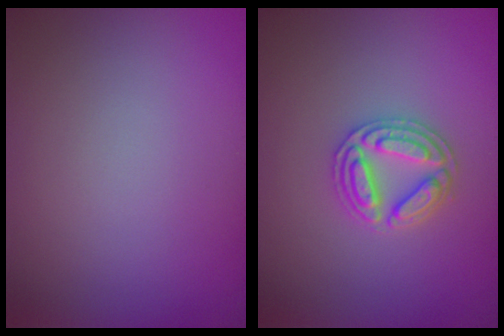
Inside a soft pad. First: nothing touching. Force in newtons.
{"total": 2.9, "press": 2.9, "slide": 0.5}